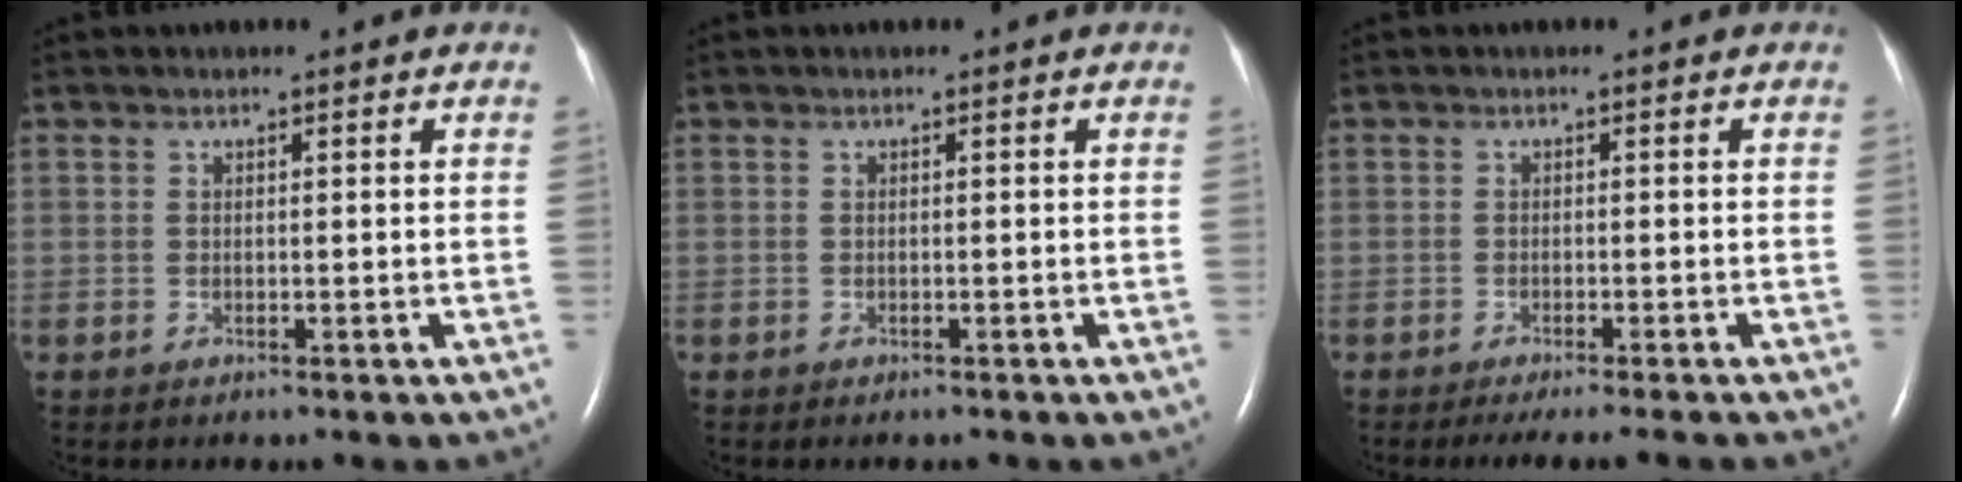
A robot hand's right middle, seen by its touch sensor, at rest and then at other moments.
{"total": 0.7, "force": [-0.6, 0.2, 0.2], "torque": [-0.009, -0.002, -0.008]}
{"total": 6.5, "force": [-5.7, -0.4, 3.1], "torque": [-0.027, -0.017, -0.081]}